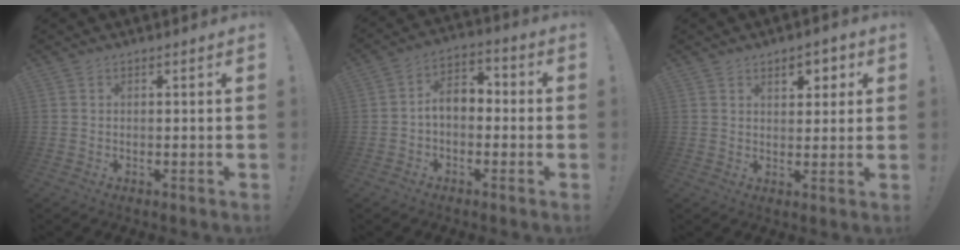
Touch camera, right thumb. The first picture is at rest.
{"total": 7.5, "force": [-0.8, 4.9, 5.7], "torque": [-0.101, 0.013, -0.012]}
{"total": 5.4, "force": [2.6, 3.3, 3.3], "torque": [-0.030, -0.009, 0.039]}